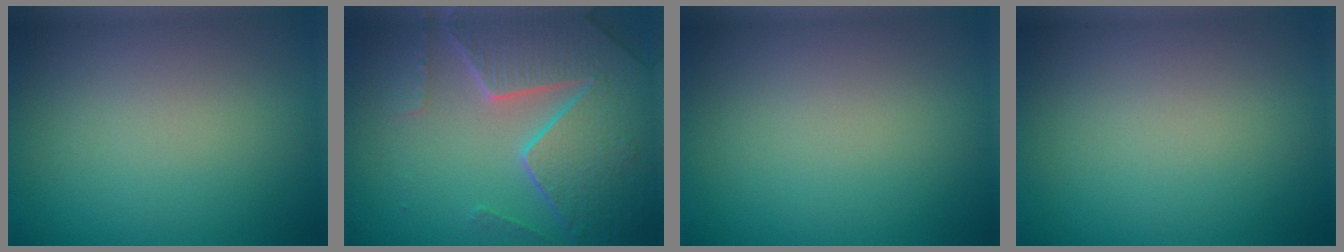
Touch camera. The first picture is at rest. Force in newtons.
{"total": 7.8, "press": 5.7, "slide": 5.4}
{"total": 0.0}
{"total": 0.0}